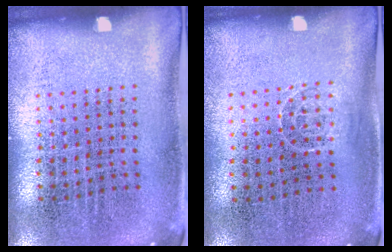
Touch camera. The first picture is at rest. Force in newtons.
{"total": 0.7, "press": 0.5, "slide": 0.5}